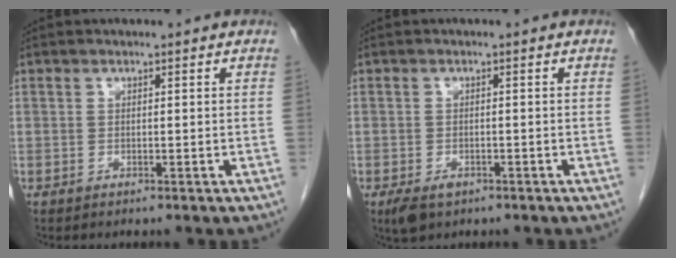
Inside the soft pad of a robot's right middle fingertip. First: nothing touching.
{"total": 3.3, "force": [-1.9, 1.8, 1.9], "torque": [-0.039, -0.006, -0.024]}